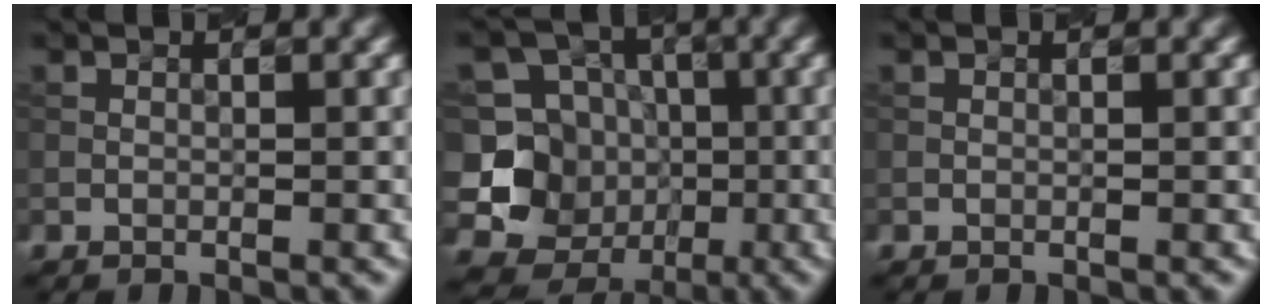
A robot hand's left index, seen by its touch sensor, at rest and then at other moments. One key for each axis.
{"total": 9.3, "fx": -2.1, "fy": 8.7, "fz": 2.5, "tx": -0.063, "ty": 0.013, "tz": -0.046}
{"total": 0.0}